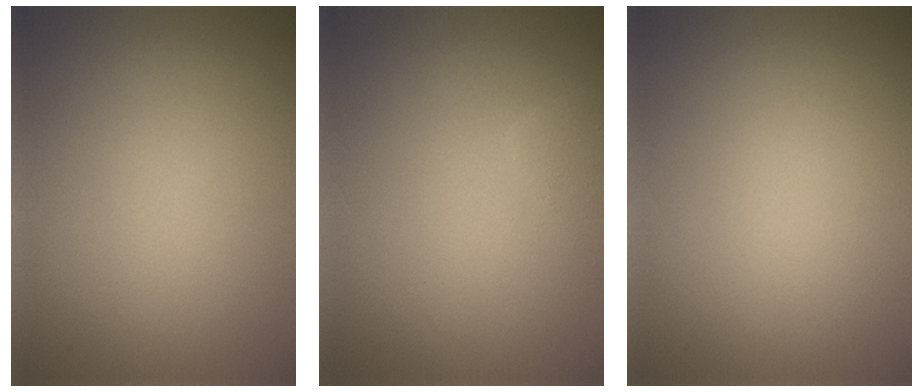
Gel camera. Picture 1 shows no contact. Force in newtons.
{"total": 1.3, "press": 1.3, "slide": 0.1}
{"total": 0.0}